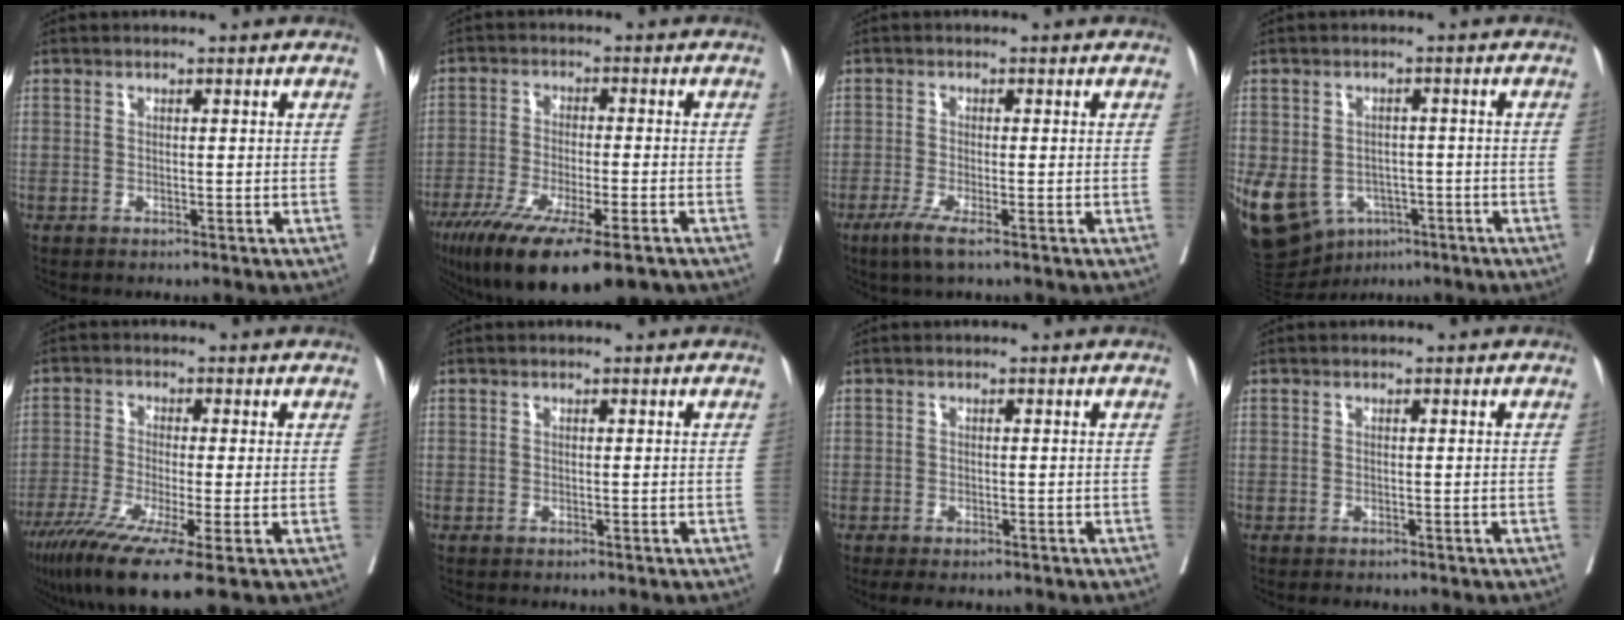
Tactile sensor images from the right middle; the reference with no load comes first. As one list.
[{"total": 17.2, "force": [-12.0, 3.0, 12.0], "torque": [-0.186, -0.043, -0.190]}, {"total": 3.5, "force": [-2.1, 0.1, 2.9], "torque": [-0.056, -0.011, -0.041]}, {"total": 14.4, "force": [-6.1, 10.7, 7.4], "torque": [-0.177, 0.005, -0.082]}, {"total": 11.5, "force": [-6.6, 0.5, 9.4], "torque": [-0.158, -0.032, -0.110]}, {"total": 0.0}, {"total": 2.3, "force": [-1.6, 1.1, 1.2], "torque": [-0.016, -0.003, -0.020]}, {"total": 0.9, "force": [-0.7, 0.5, 0.3], "torque": [-0.003, 0.001, -0.009]}]